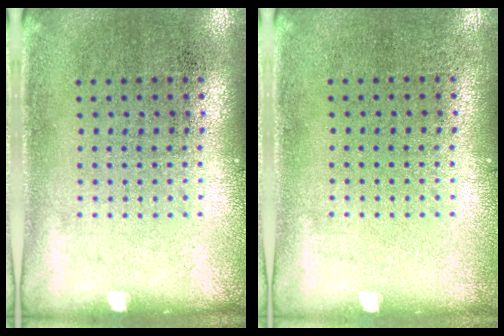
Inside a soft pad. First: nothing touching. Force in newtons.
{"total": 0.0}